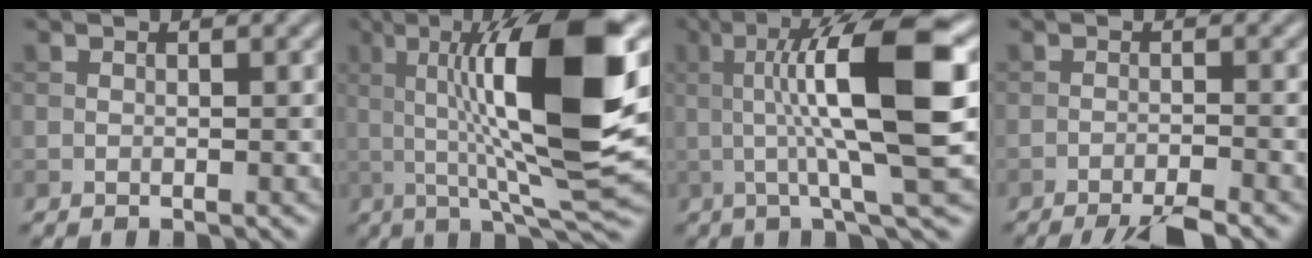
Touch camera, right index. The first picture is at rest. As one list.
[{"total": 13.3, "force": [2.2, 2.8, 12.9], "torque": [-0.198, 0.007, 0.040]}, {"total": 11.8, "force": [1.1, 2.2, 11.6], "torque": [-0.170, 0.009, 0.020]}, {"total": 4.6, "force": [-3.6, 0.6, 2.9], "torque": [-0.042, -0.005, -0.065]}]